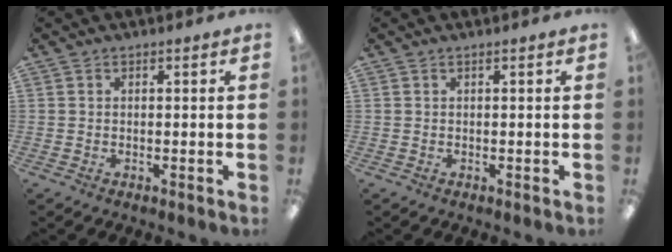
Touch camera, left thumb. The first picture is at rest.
{"total": 0.0}